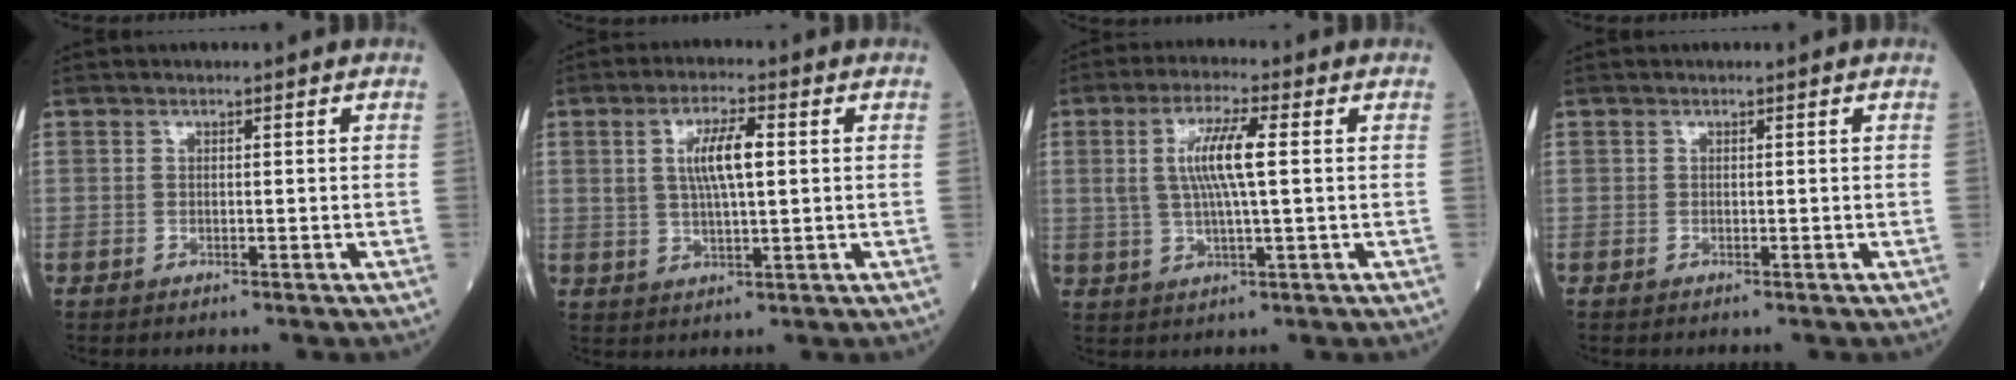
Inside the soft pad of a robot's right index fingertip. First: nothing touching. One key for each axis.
{"total": 6.8, "fx": 1.5, "fy": 1.5, "fz": 6.5, "tx": -0.123, "ty": 0.008, "tz": 0.031}
{"total": 7.9, "fx": 1.4, "fy": 0.7, "fz": 7.7, "tx": -0.158, "ty": 0.006, "tz": 0.027}
{"total": 0.0}